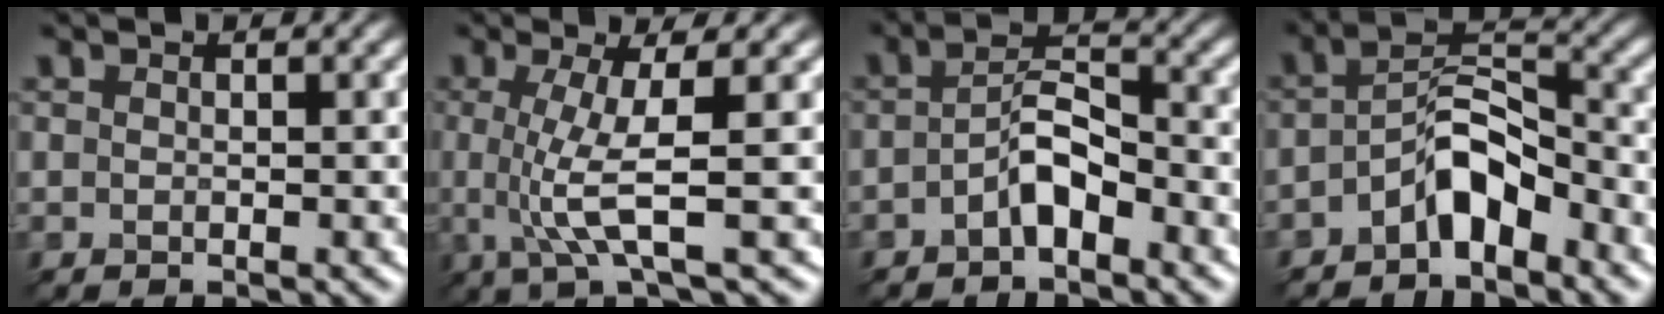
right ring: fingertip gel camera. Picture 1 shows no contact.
{"total": 4.1, "force": [0.0, 0.2, 4.1], "torque": [-0.094, 0.005, 0.014]}
{"total": 2.7, "force": [-2.0, 0.4, 1.8], "torque": [-0.045, 0.016, -0.029]}
{"total": 4.3, "force": [-3.3, 1.1, 2.5], "torque": [-0.053, 0.018, -0.054]}